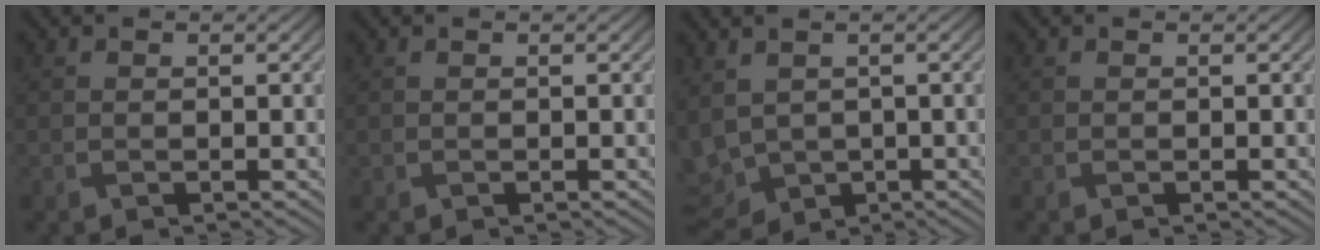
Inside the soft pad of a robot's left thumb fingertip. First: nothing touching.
{"total": 0.0}
{"total": 6.2, "force": [-0.1, 4.3, 4.4], "torque": [-0.136, -0.016, 0.003]}
{"total": 0.0}